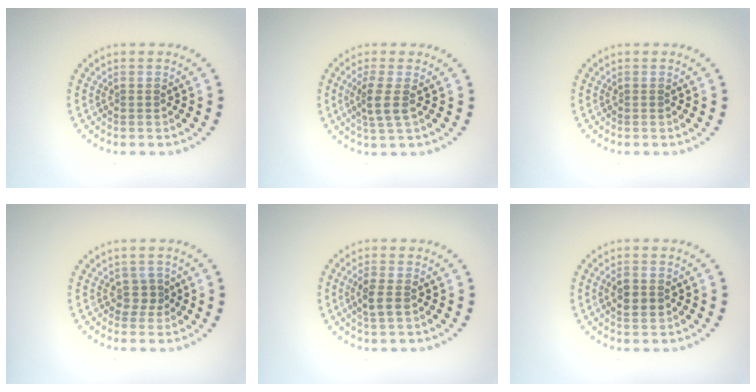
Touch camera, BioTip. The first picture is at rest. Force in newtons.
{"total": 2.4, "press": 1.9, "slide": 1.5}
{"total": 0.0}
{"total": 1.1, "press": 0.8, "slide": 0.8}
{"total": 2.0, "press": 1.9, "slide": 0.7}
{"total": 1.9, "press": 1.9, "slide": 0.2}